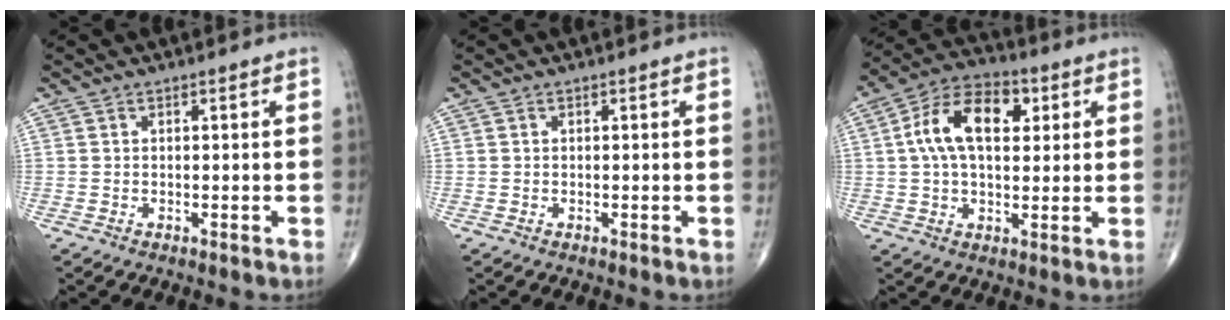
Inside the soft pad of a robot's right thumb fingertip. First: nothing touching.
{"total": 0.0}
{"total": 13.7, "force": [3.1, 7.9, 10.7], "torque": [-0.176, 0.019, 0.046]}